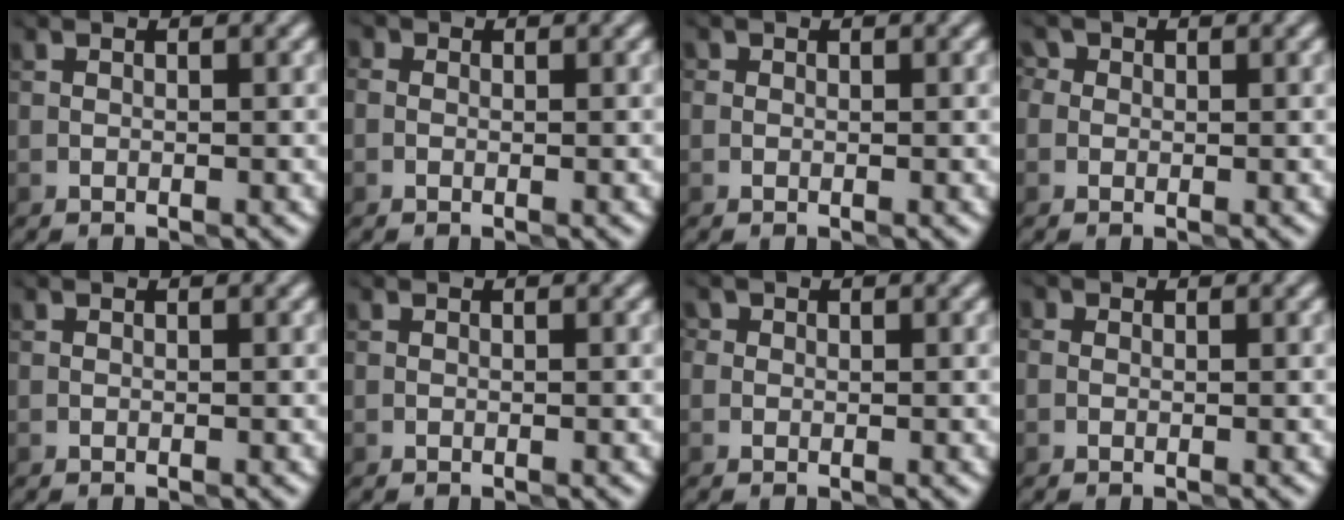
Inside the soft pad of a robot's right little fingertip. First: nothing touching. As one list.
[{"total": 0.9, "force": [0.2, 0.8, 0.3], "torque": [0.008, 0.001, -0.016]}, {"total": 0.0}, {"total": 2.2, "force": [0.9, 1.9, 0.7], "torque": [0.004, 0.016, -0.008]}, {"total": 0.0}, {"total": 0.0}, {"total": 0.9, "force": [0.4, 0.8, 0.0], "torque": [0.006, 0.001, -0.004]}, {"total": 0.6, "force": [0.2, 0.6, 0.2], "torque": [0.008, -0.003, -0.010]}]